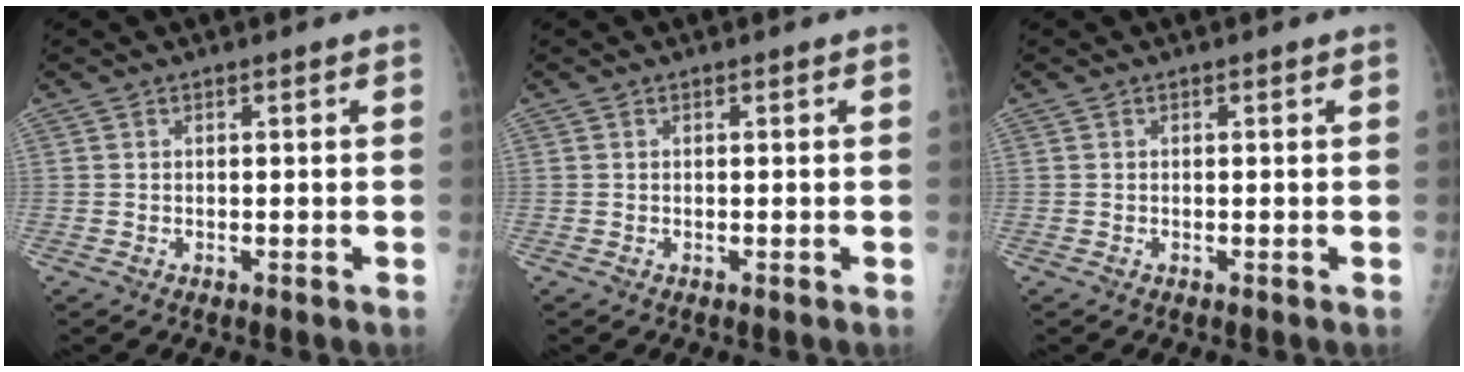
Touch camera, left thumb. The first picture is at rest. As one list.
[{"total": 0.0}, {"total": 0.0}]